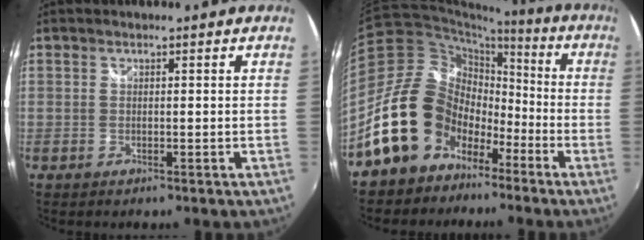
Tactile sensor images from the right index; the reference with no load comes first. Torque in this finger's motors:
{"motor_torque": [0.40, -0.50, -0.22, -0.21]}